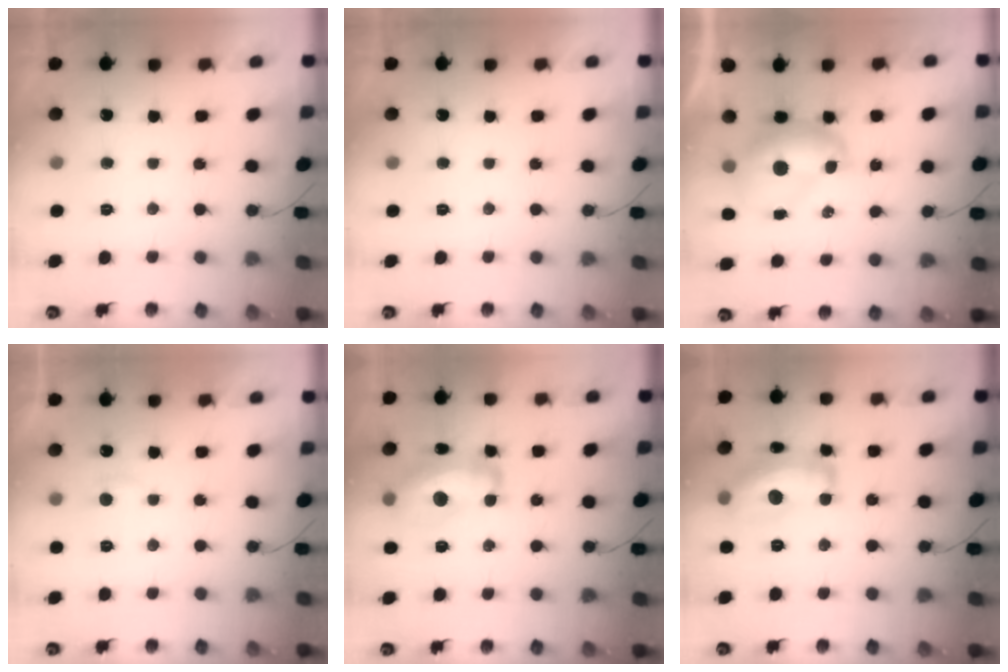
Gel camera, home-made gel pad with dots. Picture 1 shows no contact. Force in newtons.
{"total": 0.0}
{"total": 9.1, "press": 9.1, "slide": 0.8}
{"total": 2.7, "press": 2.7, "slide": 0.2}
{"total": 14.3, "press": 14.2, "slide": 1.1}
{"total": 16.0, "press": 16.0, "slide": 0.8}